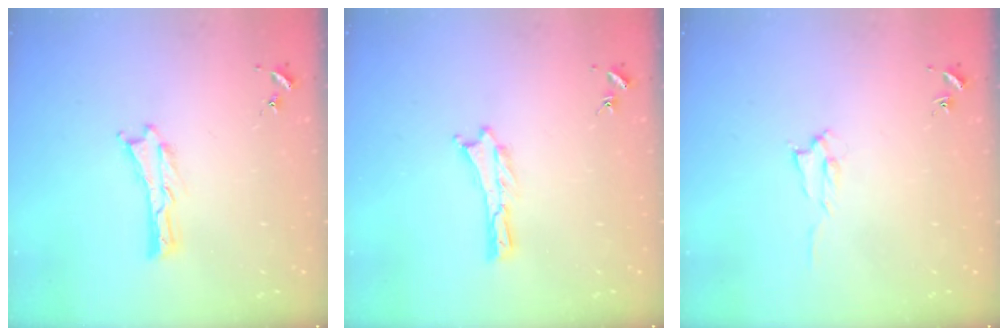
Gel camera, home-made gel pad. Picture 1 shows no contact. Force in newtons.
{"total": 0.0}
{"total": 1.4, "press": 1.4, "slide": 0.2}